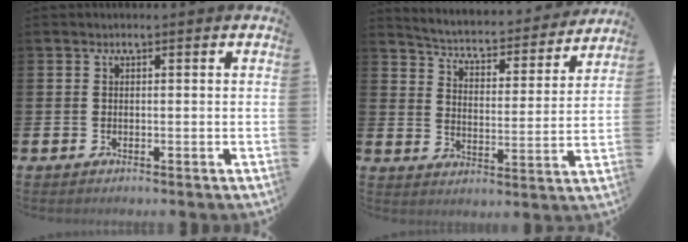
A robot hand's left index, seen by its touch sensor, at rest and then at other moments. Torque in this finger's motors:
{"motor_torque": [1.09, -1.05, 0.28, 0.13]}